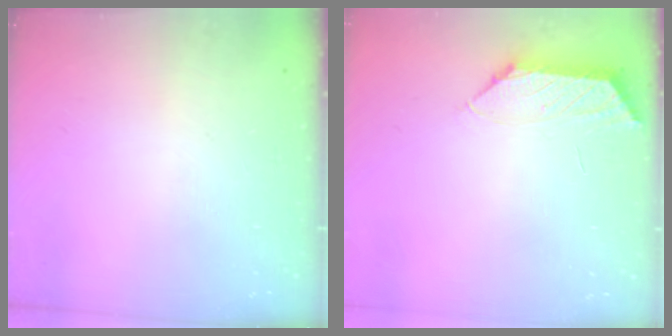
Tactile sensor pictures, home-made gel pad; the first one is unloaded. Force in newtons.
{"total": 1.3, "press": 1.3, "slide": 0.4}